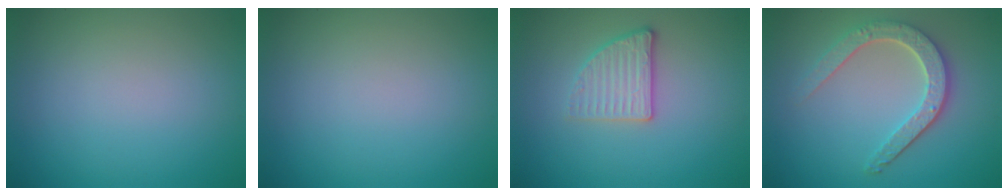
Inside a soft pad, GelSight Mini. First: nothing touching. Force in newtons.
{"total": 0.0}
{"total": 2.7, "press": 2.5, "slide": 1.0}
{"total": 4.2, "press": 3.4, "slide": 2.5}